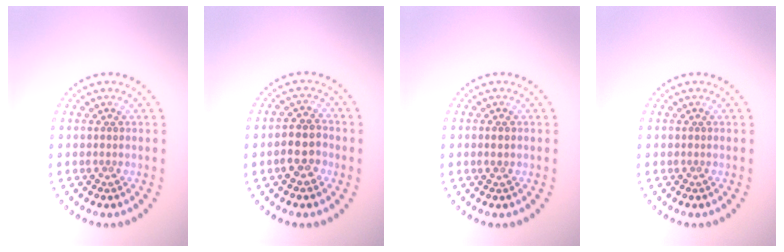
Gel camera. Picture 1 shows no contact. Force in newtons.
{"total": 2.8, "press": 2.7, "slide": 0.9}
{"total": 1.1, "press": 1.1, "slide": 0.1}
{"total": 0.0}